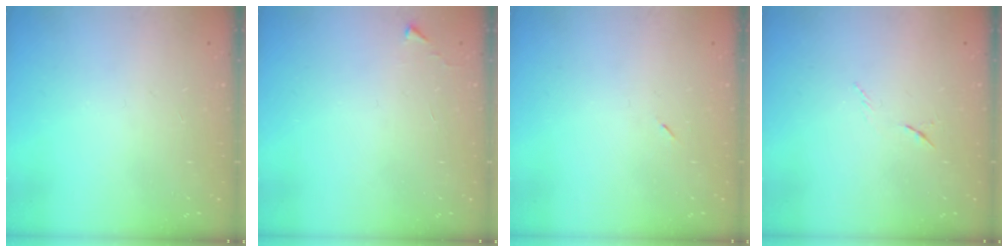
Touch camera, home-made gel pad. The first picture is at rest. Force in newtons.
{"total": 2.7, "press": 2.6, "slide": 0.4}
{"total": 2.6, "press": 2.3, "slide": 1.2}
{"total": 6.2, "press": 6.1, "slide": 0.9}